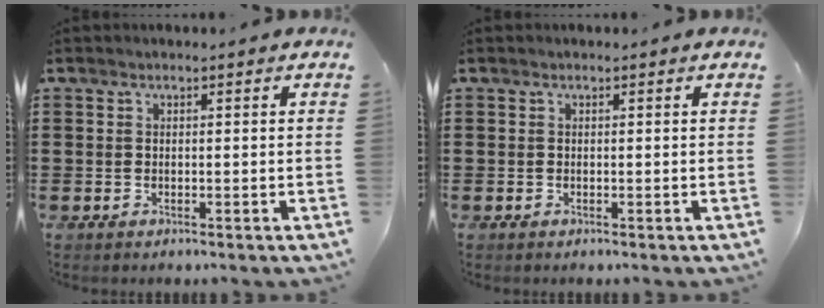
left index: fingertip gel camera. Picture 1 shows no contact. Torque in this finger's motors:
{"motor_torque": [0.00, 0.04, 0.00, 0.00]}